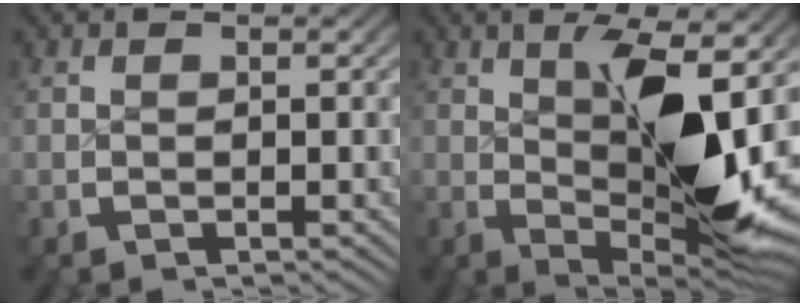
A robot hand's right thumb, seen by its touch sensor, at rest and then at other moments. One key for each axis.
{"total": 11.8, "fx": 0.1, "fy": 4.9, "fz": 10.7, "tx": -0.186, "ty": -0.025, "tz": 0.021}